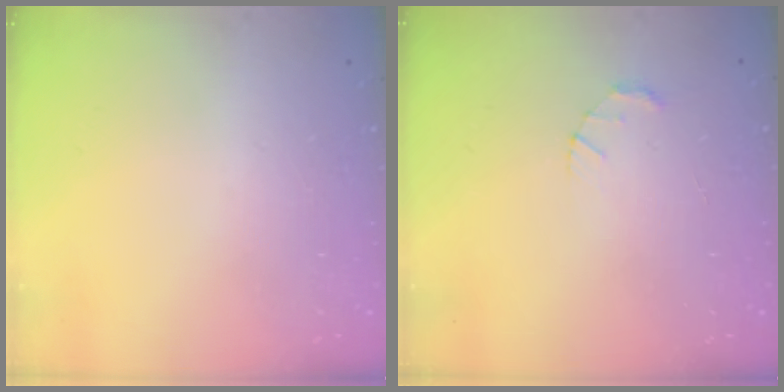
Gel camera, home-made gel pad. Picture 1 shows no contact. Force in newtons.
{"total": 1.5, "press": 1.5, "slide": 0.3}